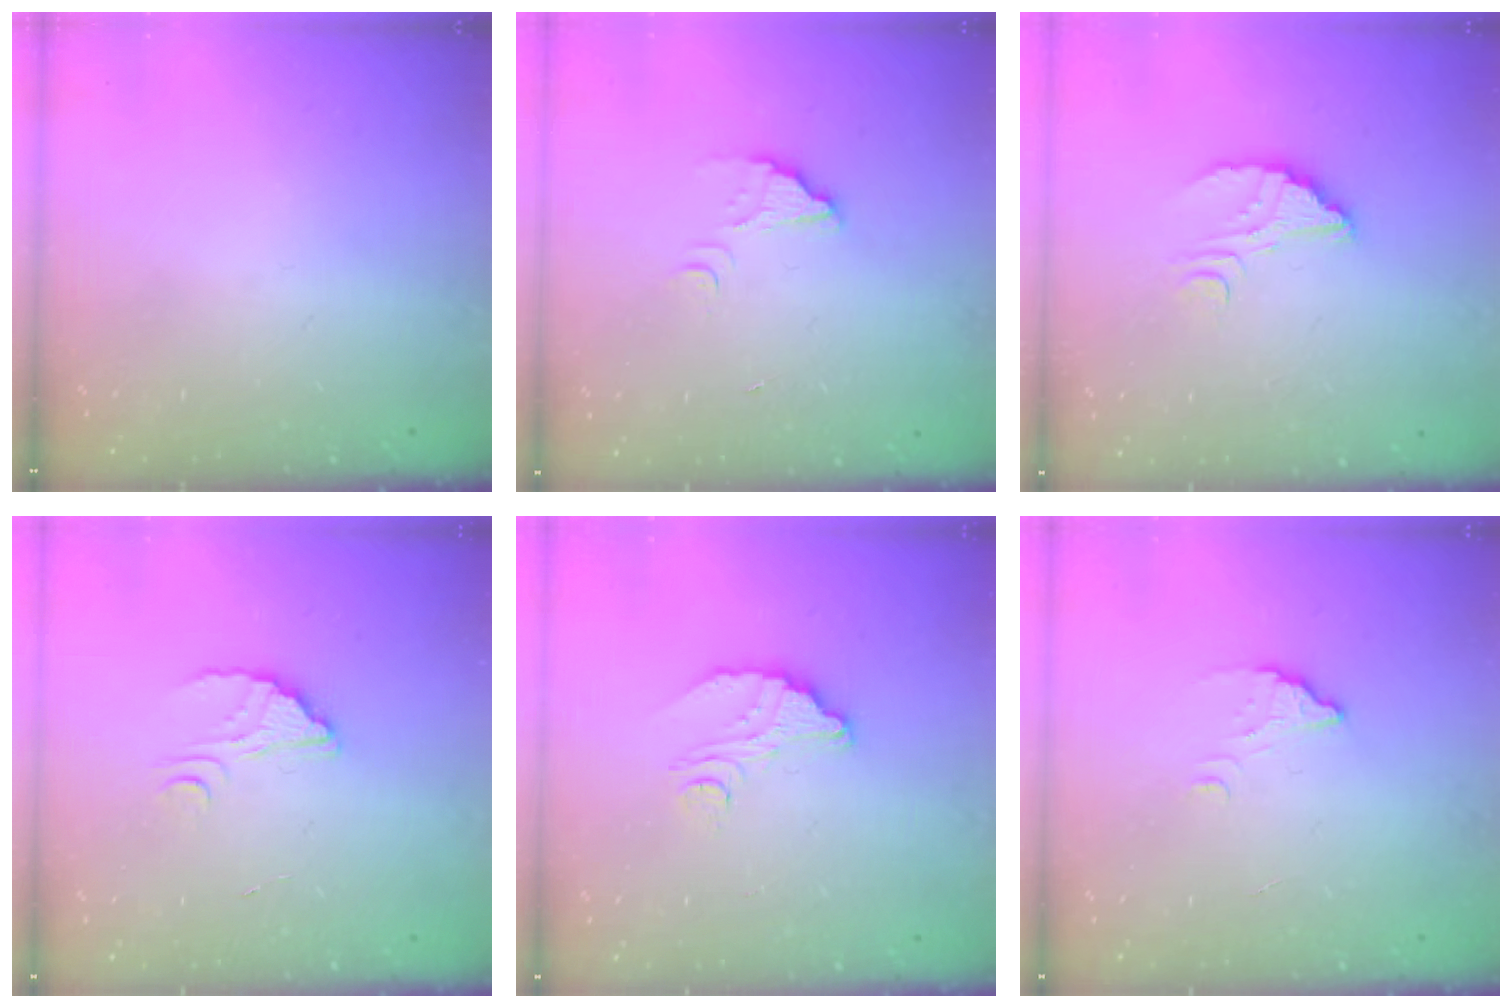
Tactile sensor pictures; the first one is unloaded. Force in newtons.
{"total": 2.9, "press": 2.9, "slide": 0.2}
{"total": 5.6, "press": 5.6, "slide": 0.4}
{"total": 2.1, "press": 2.1, "slide": 0.1}
{"total": 7.5, "press": 7.5, "slide": 0.2}
{"total": 2.3, "press": 2.3, "slide": 0.1}